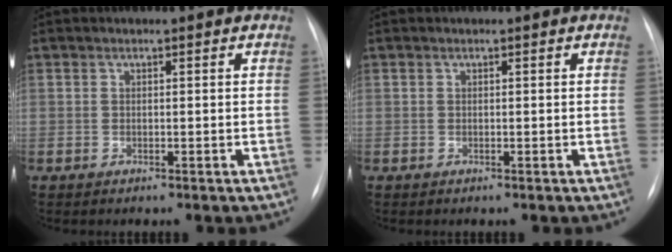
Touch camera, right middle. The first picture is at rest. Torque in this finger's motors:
{"motor_torque": [-0.08, -0.03, -0.02, 0.00]}